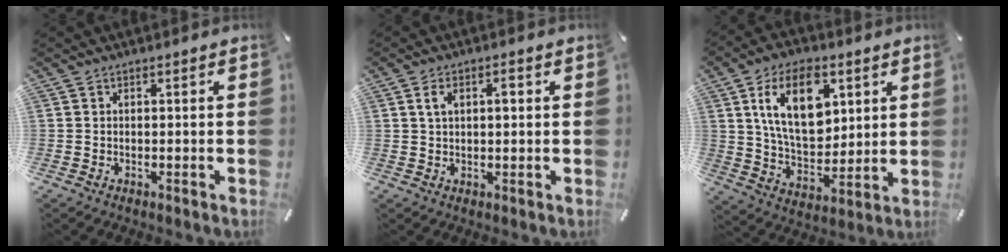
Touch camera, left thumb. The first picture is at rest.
{"total": 4.0, "force": [1.1, 2.0, 3.3], "torque": [-0.052, 0.002, 0.014]}
{"total": 16.6, "force": [6.1, 10.3, 11.5], "torque": [-0.219, -0.003, 0.106]}